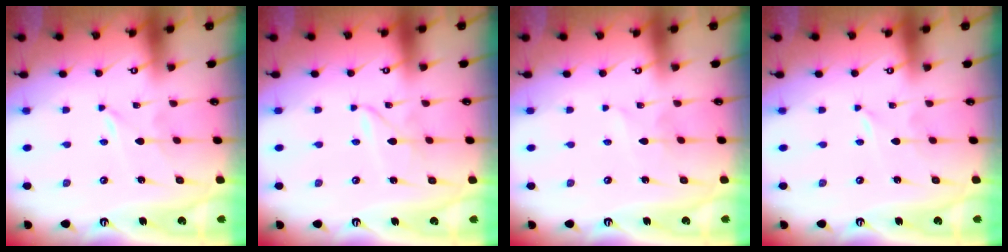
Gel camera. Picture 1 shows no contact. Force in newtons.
{"total": 1.9, "press": 1.9, "slide": 0.2}
{"total": 3.7, "press": 3.7, "slide": 0.4}
{"total": 0.0}